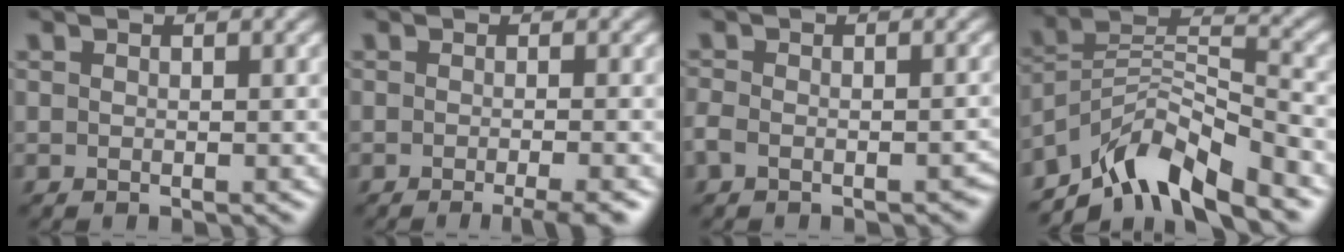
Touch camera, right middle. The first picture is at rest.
{"total": 3.0, "force": [-1.8, 0.4, 2.3], "torque": [-0.021, 0.001, -0.029]}
{"total": 2.8, "force": [-2.1, 1.3, 1.3], "torque": [-0.020, 0.003, -0.034]}
{"total": 8.0, "force": [-6.4, 2.2, 4.2], "torque": [-0.063, 0.005, -0.123]}